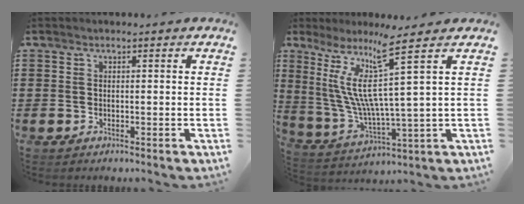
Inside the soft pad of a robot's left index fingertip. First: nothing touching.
{"total": 11.1, "force": [5.8, 0.3, 9.4], "torque": [-0.222, -0.043, 0.088]}